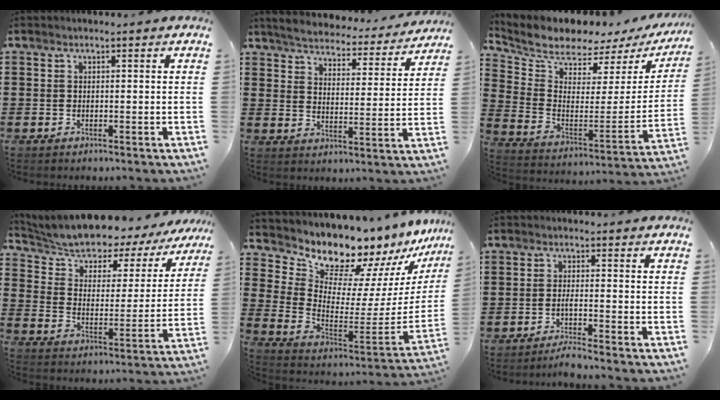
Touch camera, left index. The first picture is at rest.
{"total": 4.7, "force": [4.6, 0.0, 0.7], "torque": [-0.041, -0.036, 0.076]}
{"total": 6.4, "force": [6.0, 1.6, 1.3], "torque": [-0.067, -0.055, 0.102]}
{"total": 5.7, "force": [5.4, 1.4, 1.3], "torque": [-0.060, -0.050, 0.087]}
{"total": 10.7, "force": [10.4, 2.0, 1.3], "torque": [-0.047, -0.113, 0.176]}
{"total": 2.5, "force": [-1.9, -0.3, 1.6], "torque": [-0.029, 0.002, -0.037]}